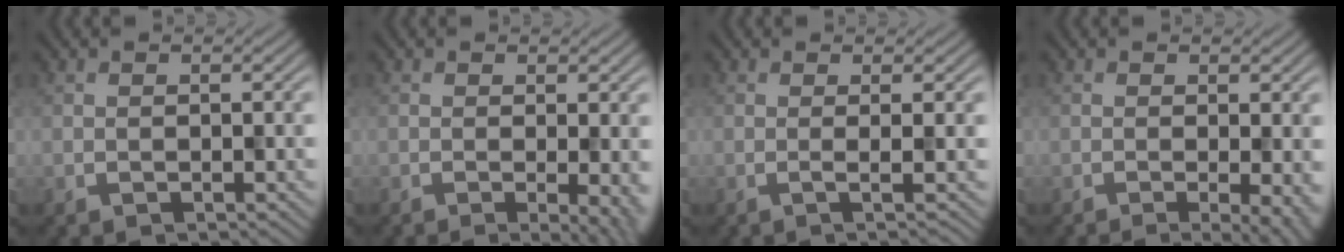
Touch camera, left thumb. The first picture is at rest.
{"total": 5.3, "force": [-1.8, 1.4, 4.8], "torque": [-0.063, -0.005, -0.011]}
{"total": 1.8, "force": [0.3, 0.2, 1.7], "torque": [-0.017, 0.004, -0.011]}
{"total": 5.3, "force": [-2.2, 1.3, 4.6], "torque": [-0.060, -0.002, -0.018]}